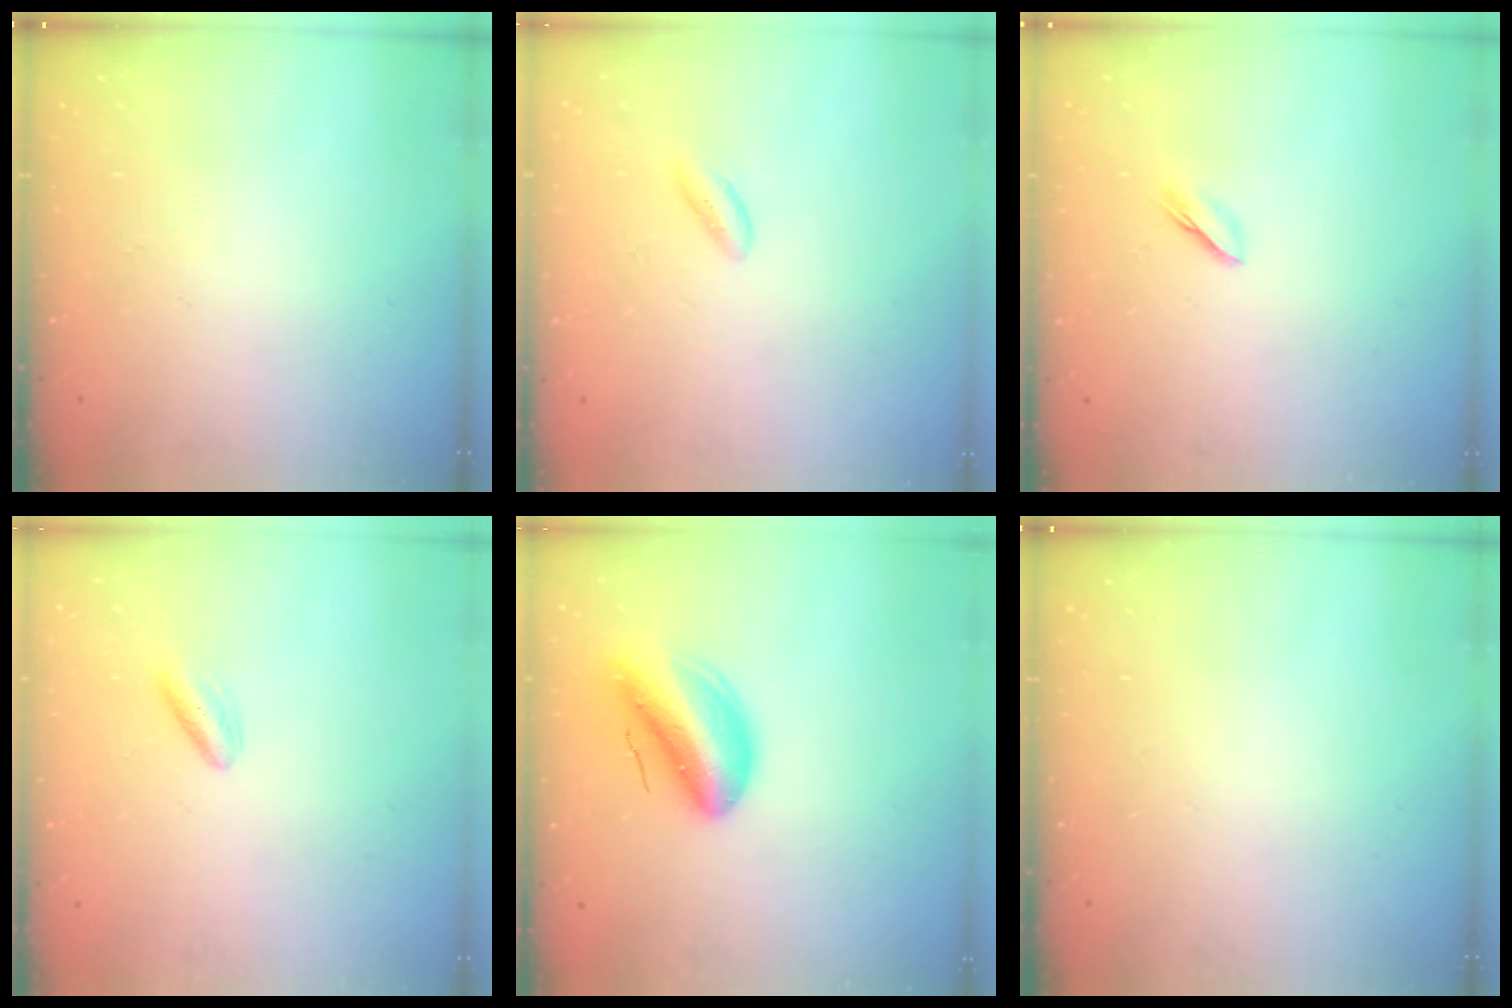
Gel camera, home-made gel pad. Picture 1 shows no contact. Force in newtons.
{"total": 1.9, "press": 1.8, "slide": 0.4}
{"total": 2.5, "press": 2.5, "slide": 0.4}
{"total": 2.8, "press": 2.5, "slide": 1.3}
{"total": 11.2, "press": 10.6, "slide": 3.4}
{"total": 0.0}